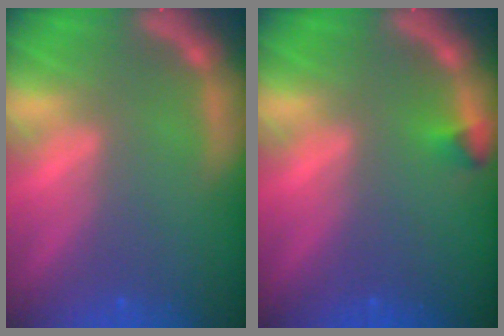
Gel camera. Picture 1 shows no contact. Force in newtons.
{"total": 0.9}